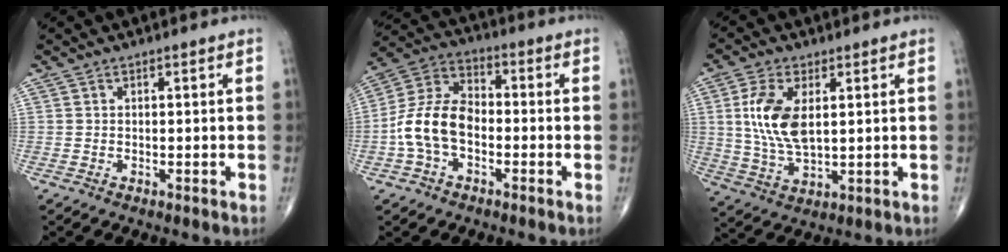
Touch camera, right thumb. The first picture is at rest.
{"total": 11.7, "force": [-2.7, 7.5, 8.5], "torque": [-0.164, 0.041, -0.062]}
{"total": 11.0, "force": [2.2, 5.5, 9.2], "torque": [-0.191, -0.012, 0.049]}